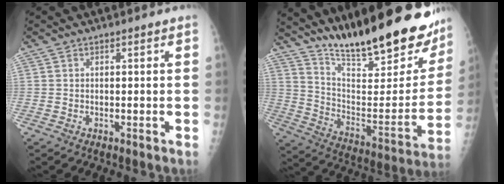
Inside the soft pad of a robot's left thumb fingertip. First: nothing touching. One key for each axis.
{"total": 28.4, "fx": 21.9, "fy": 6.8, "fz": 16.7, "tx": -0.222, "ty": -0.111, "tz": 0.327}